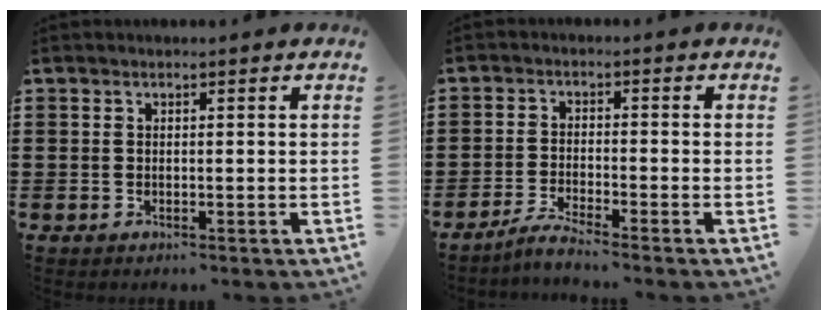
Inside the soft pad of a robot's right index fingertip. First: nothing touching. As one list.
[{"total": 2.7, "force": [-2.6, -0.4, 0.9], "torque": [-0.024, 0.001, -0.052]}]